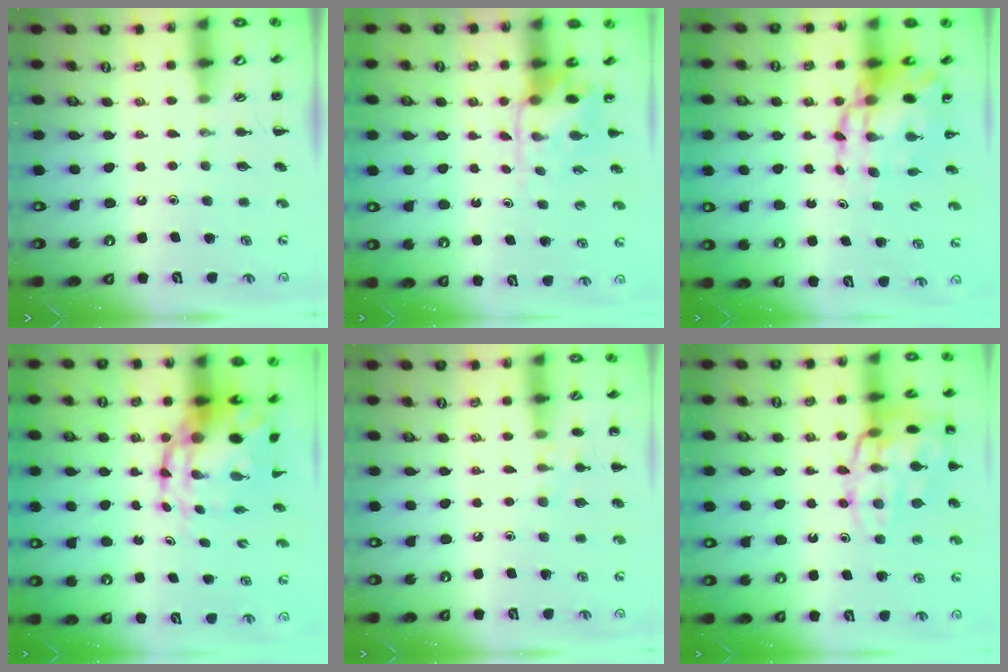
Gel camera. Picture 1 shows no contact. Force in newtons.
{"total": 3.9, "press": 3.8, "slide": 0.9}
{"total": 10.5, "press": 10.1, "slide": 2.7}
{"total": 10.0, "press": 9.7, "slide": 2.4}
{"total": 6.1, "press": 5.8, "slide": 1.9}
{"total": 18.1, "press": 18.1, "slide": 0.8}